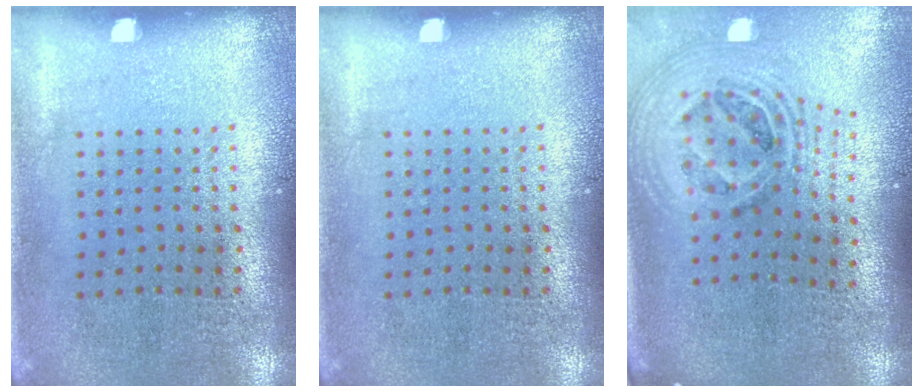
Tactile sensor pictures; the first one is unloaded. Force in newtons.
{"total": 0.0}
{"total": 2.0, "press": 1.6, "slide": 1.3}